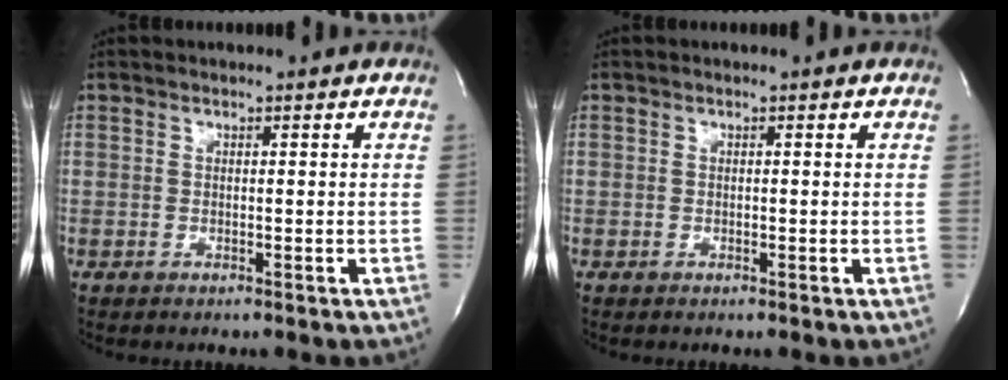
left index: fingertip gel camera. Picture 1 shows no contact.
{"total": 0.0}